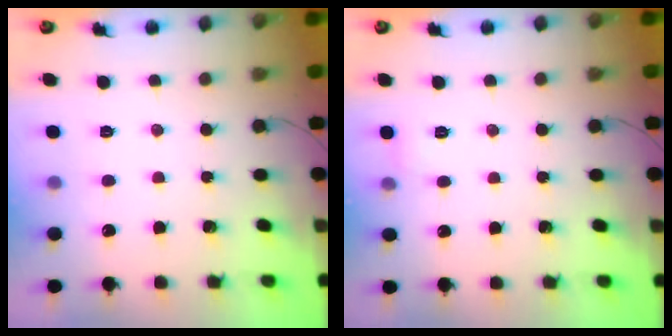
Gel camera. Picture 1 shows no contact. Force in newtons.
{"total": 4.8, "press": 4.6, "slide": 1.3}